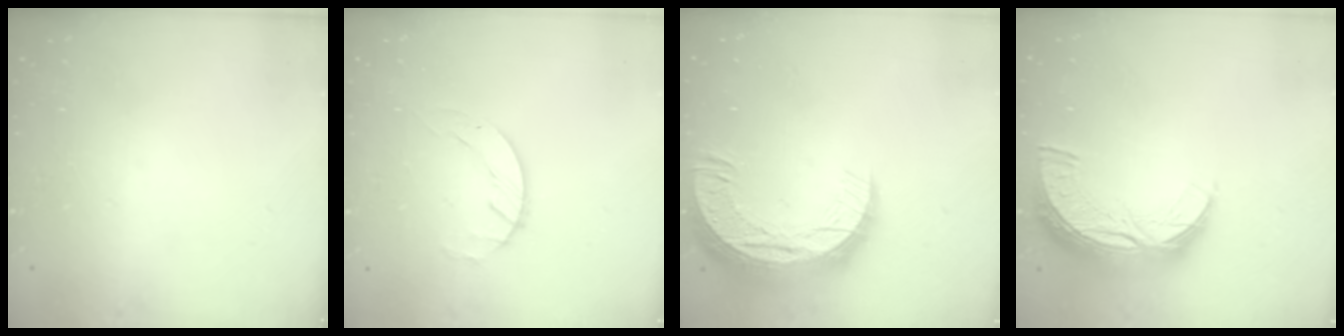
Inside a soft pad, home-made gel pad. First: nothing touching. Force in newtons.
{"total": 1.7, "press": 1.7, "slide": 0.3}
{"total": 16.4, "press": 16.4, "slide": 1.0}
{"total": 13.7, "press": 13.6, "slide": 0.8}